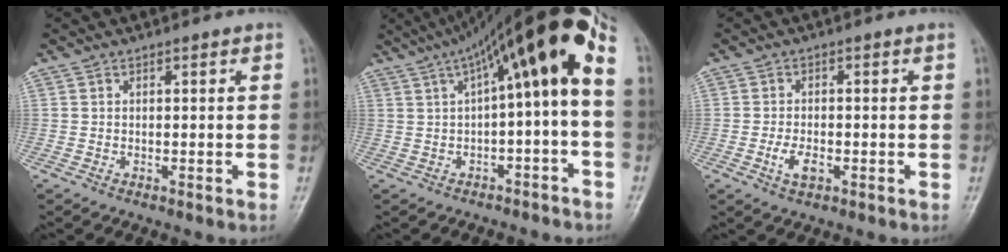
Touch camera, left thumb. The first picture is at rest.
{"total": 14.6, "force": [2.1, 3.4, 14.0], "torque": [-0.222, 0.069, 0.033]}
{"total": 3.9, "force": [-1.4, 2.2, 2.9], "torque": [-0.053, 0.006, -0.026]}